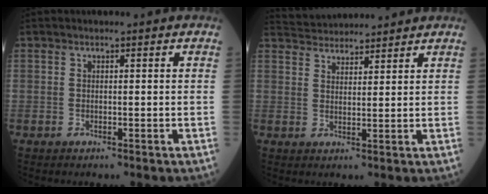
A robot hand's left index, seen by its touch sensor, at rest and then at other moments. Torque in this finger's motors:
{"motor_torque": [1.01, -1.13, 0.14, 0.04]}